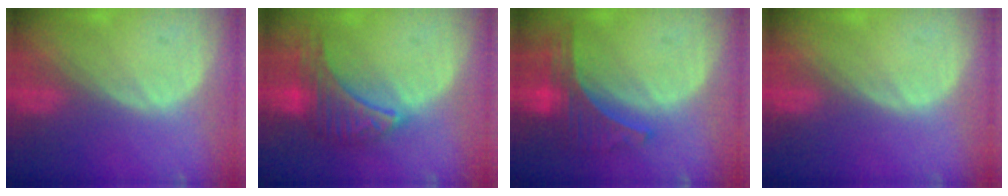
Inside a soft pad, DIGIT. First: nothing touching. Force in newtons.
{"total": 8.2, "press": 8.2, "slide": 0.4}
{"total": 7.8, "press": 6.8, "slide": 3.8}
{"total": 0.0}